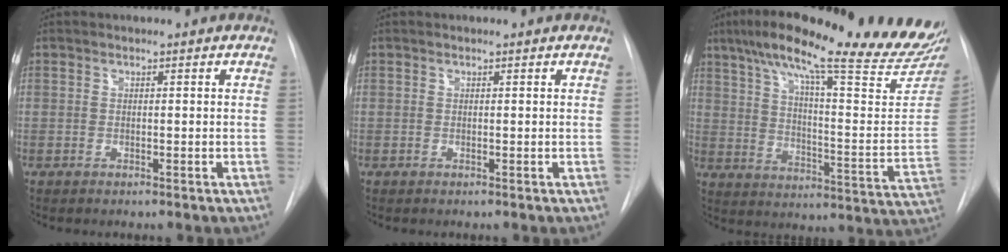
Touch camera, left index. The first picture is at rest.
{"total": 0.0}
{"total": 31.0, "force": [26.0, 3.1, 16.7], "torque": [-0.231, -0.055, 0.336]}